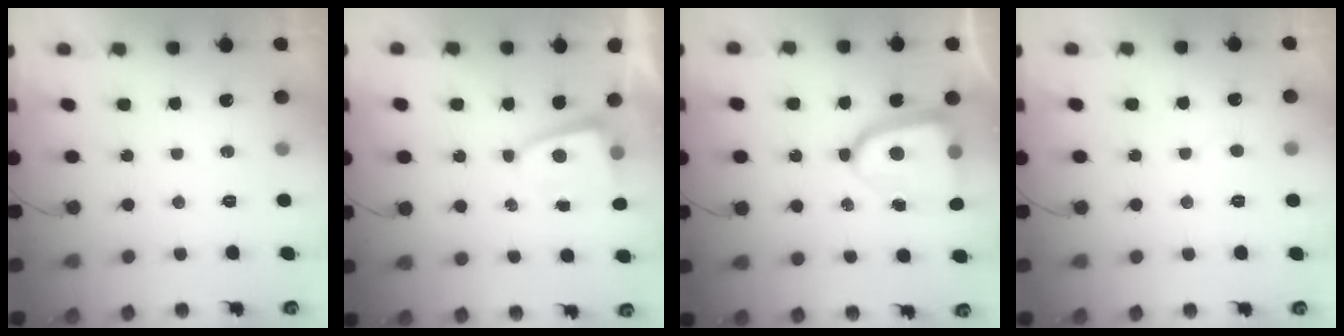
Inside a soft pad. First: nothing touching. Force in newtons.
{"total": 1.8, "press": 1.8, "slide": 0.3}
{"total": 13.5, "press": 13.5, "slide": 1.2}
{"total": 2.7, "press": 2.7, "slide": 0.3}